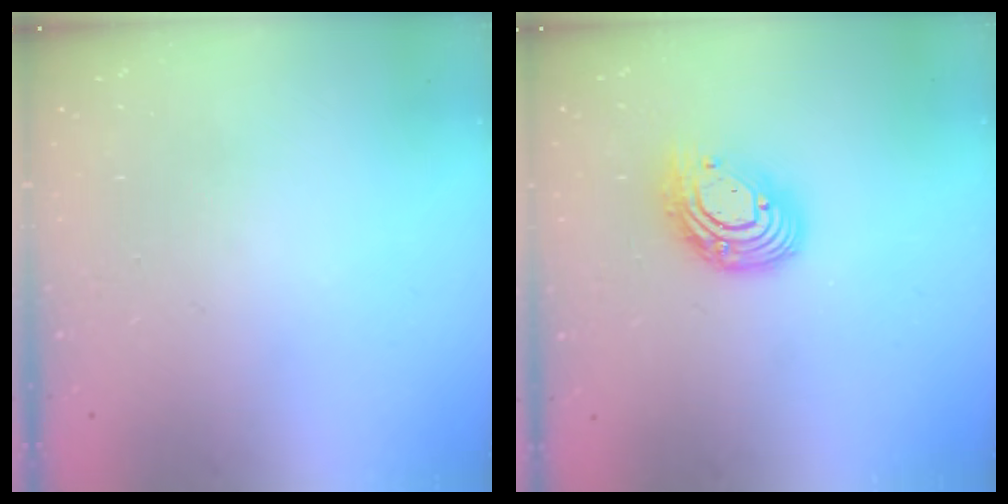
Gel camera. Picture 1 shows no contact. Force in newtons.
{"total": 11.5, "press": 11.4, "slide": 0.9}